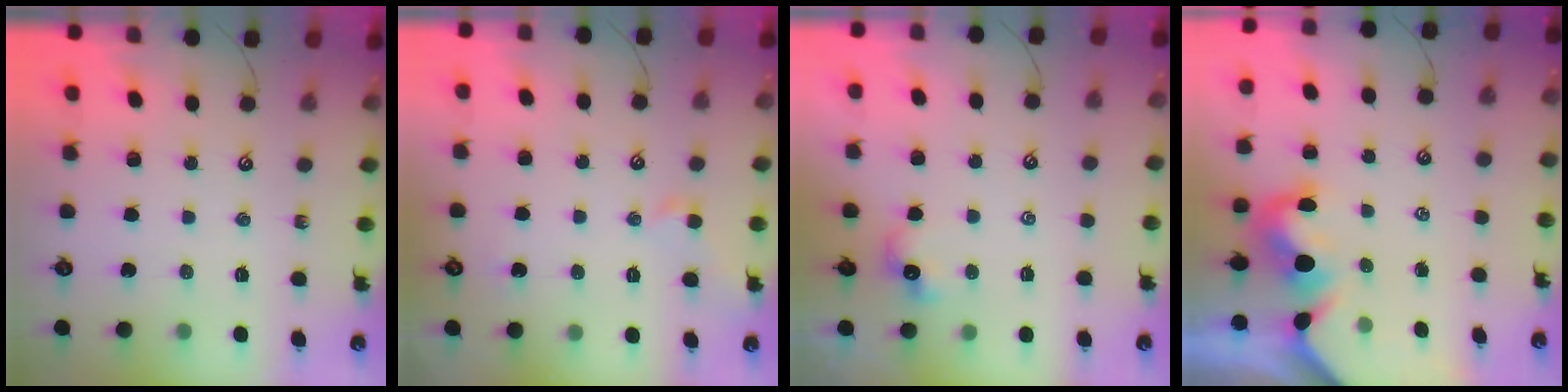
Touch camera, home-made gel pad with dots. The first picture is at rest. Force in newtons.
{"total": 2.1, "press": 2.0, "slide": 0.6}
{"total": 1.2, "press": 1.1, "slide": 0.5}
{"total": 1.7, "press": 1.4, "slide": 1.0}